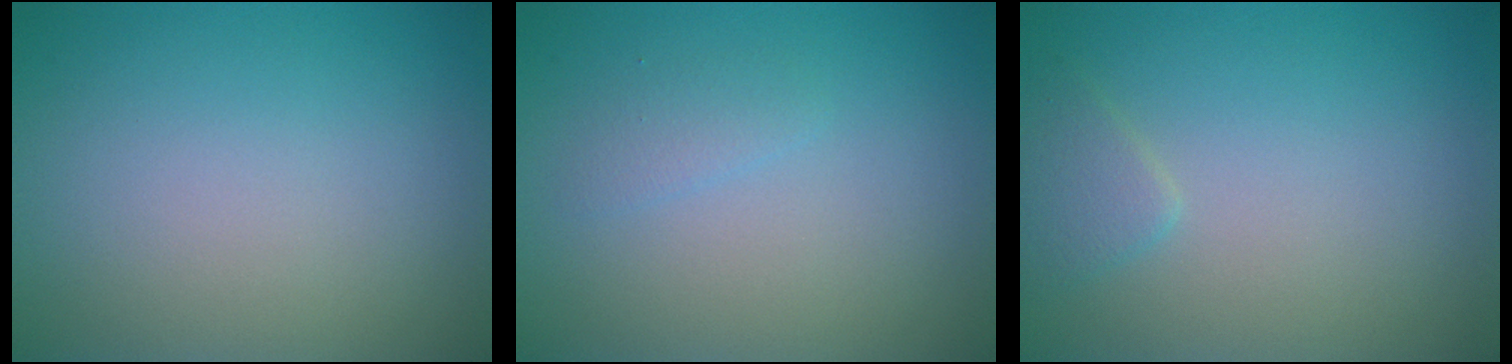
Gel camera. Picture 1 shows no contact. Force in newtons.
{"total": 1.0, "press": 1.0, "slide": 0.0}
{"total": 1.5, "press": 1.5, "slide": 0.1}